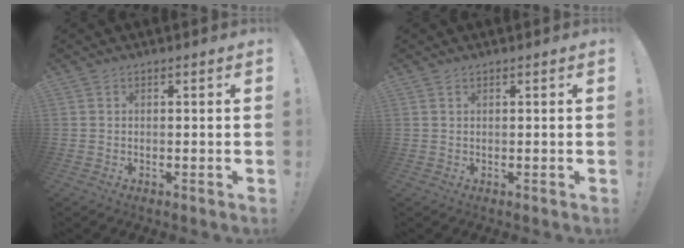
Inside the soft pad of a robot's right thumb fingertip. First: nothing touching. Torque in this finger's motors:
{"motor_torque": [0.08, 0.08, 0.09, 0.05, 0.00]}